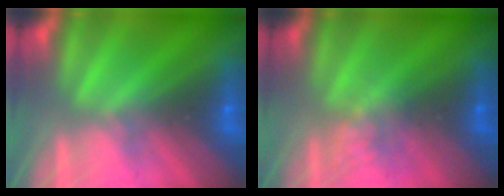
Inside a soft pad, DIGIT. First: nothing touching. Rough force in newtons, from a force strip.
{"total": 2.0}